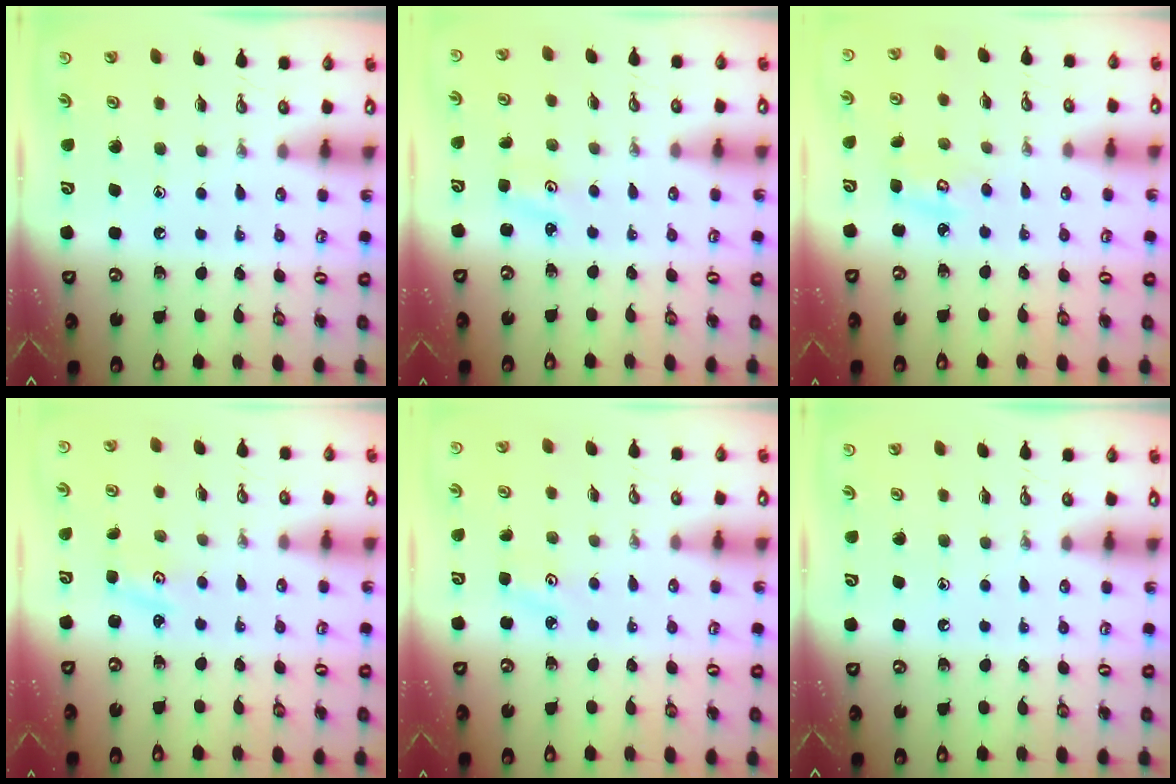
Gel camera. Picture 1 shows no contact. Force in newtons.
{"total": 2.0, "press": 2.0, "slide": 0.3}
{"total": 4.0, "press": 4.0, "slide": 0.3}
{"total": 1.1, "press": 1.1, "slide": 0.3}
{"total": 2.6, "press": 2.6, "slide": 0.3}
{"total": 0.0}